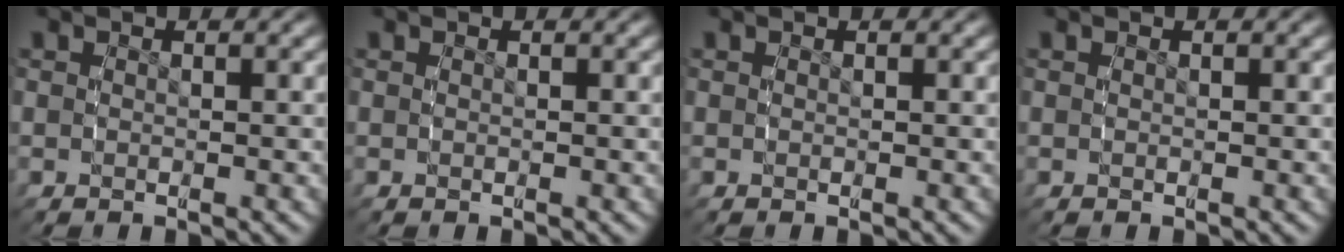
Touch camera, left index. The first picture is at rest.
{"total": 0.0}
{"total": 0.0}
{"total": 0.0}